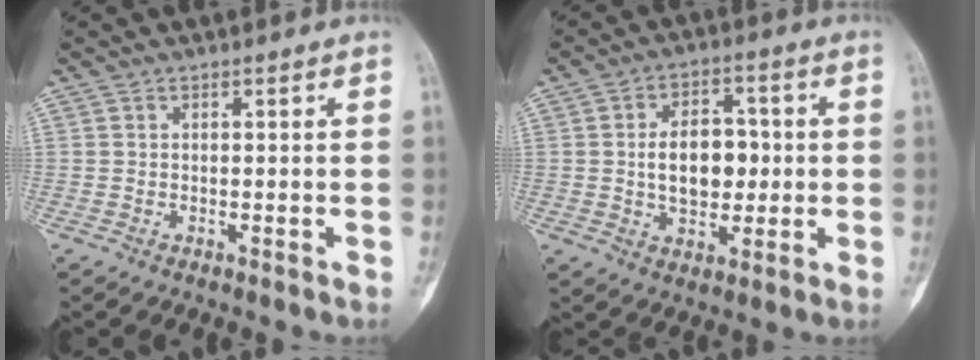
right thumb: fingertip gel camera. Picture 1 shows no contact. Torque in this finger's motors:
{"motor_torque": [0.21, 1.17, 0.59, -0.57, 0.34]}